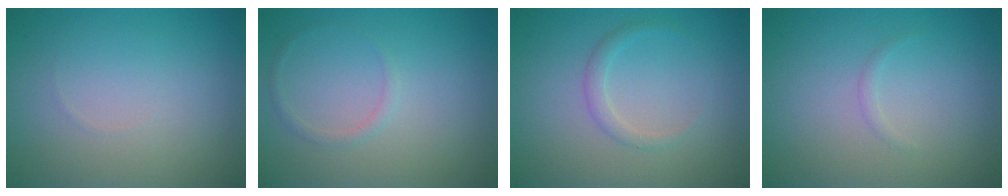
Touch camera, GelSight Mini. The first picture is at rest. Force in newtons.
{"total": 0.8, "press": 0.8, "slide": 0.0}
{"total": 1.3, "press": 1.3, "slide": 0.0}
{"total": 0.5, "press": 0.5, "slide": 0.0}